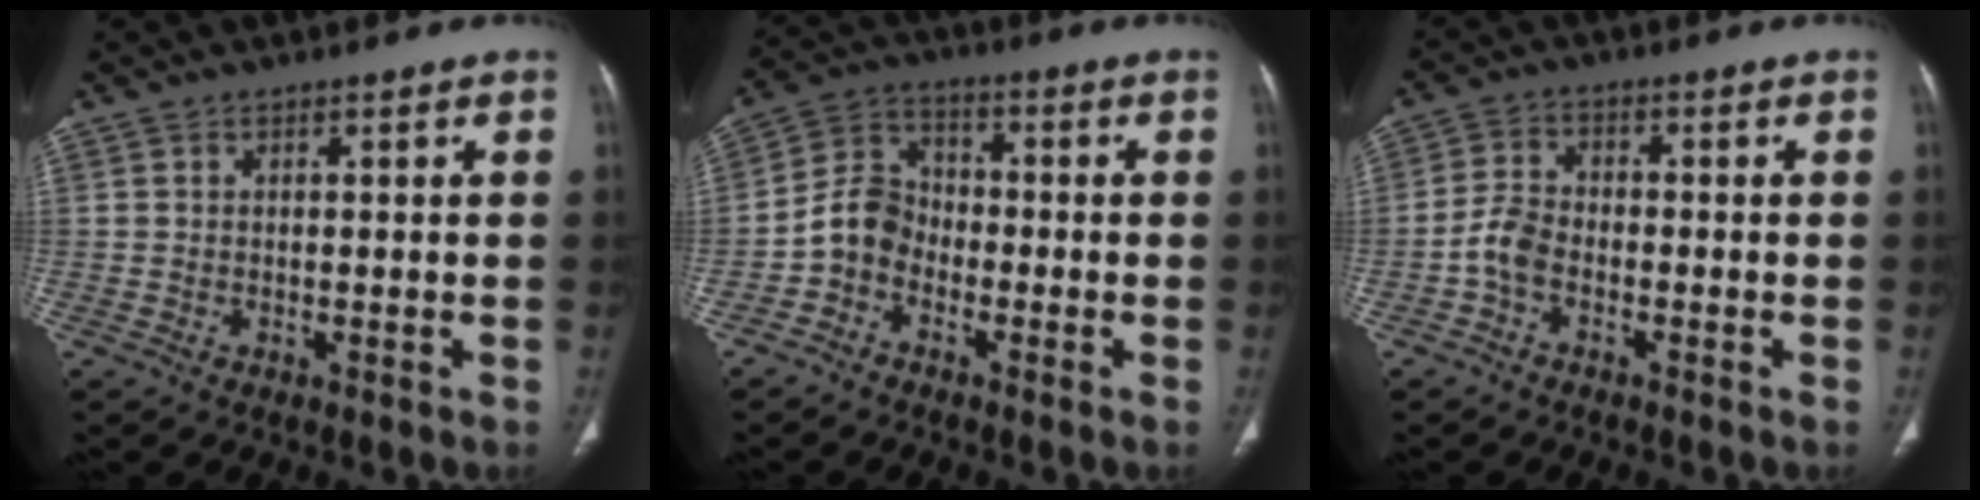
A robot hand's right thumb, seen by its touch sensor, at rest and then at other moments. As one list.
[{"total": 6.6, "force": [-2.7, 5.2, 3.0], "torque": [-0.046, 0.030, -0.065]}, {"total": 4.3, "force": [-2.0, 2.5, 2.9], "torque": [-0.057, 0.017, -0.046]}]